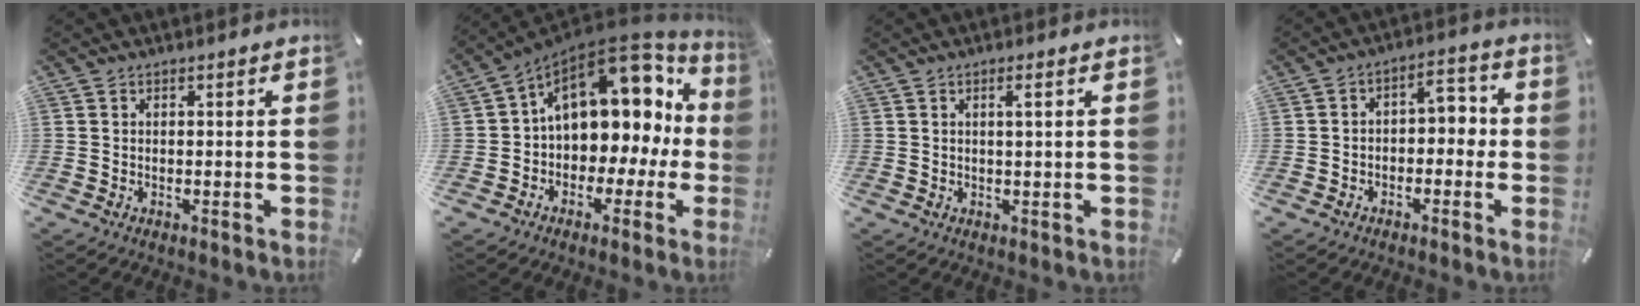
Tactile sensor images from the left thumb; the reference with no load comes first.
{"total": 16.2, "force": [5.3, 11.1, 10.5], "torque": [-0.148, -0.035, 0.090]}
{"total": 2.3, "force": [0.7, 0.0, 2.2], "torque": [-0.042, -0.001, 0.009]}
{"total": 5.2, "force": [-1.1, 3.6, 3.6], "torque": [-0.053, 0.007, -0.030]}